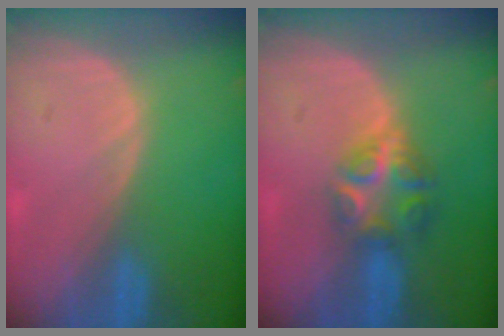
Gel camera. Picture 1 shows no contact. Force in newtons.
{"total": 6.1, "press": 5.4, "slide": 2.8}